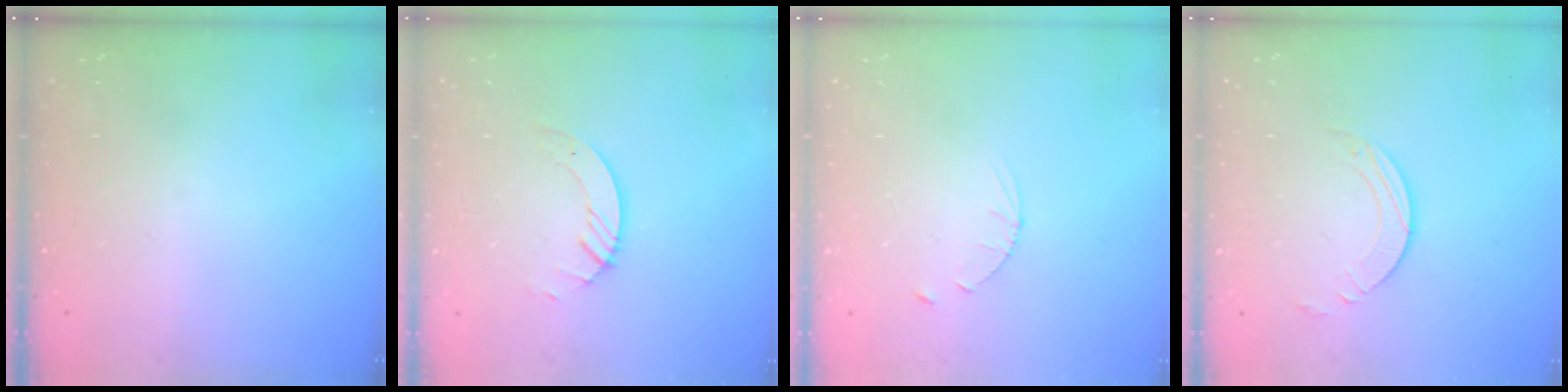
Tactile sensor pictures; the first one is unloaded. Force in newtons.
{"total": 3.2, "press": 3.2, "slide": 0.3}
{"total": 3.0, "press": 2.9, "slide": 0.4}
{"total": 2.7, "press": 2.7, "slide": 0.2}